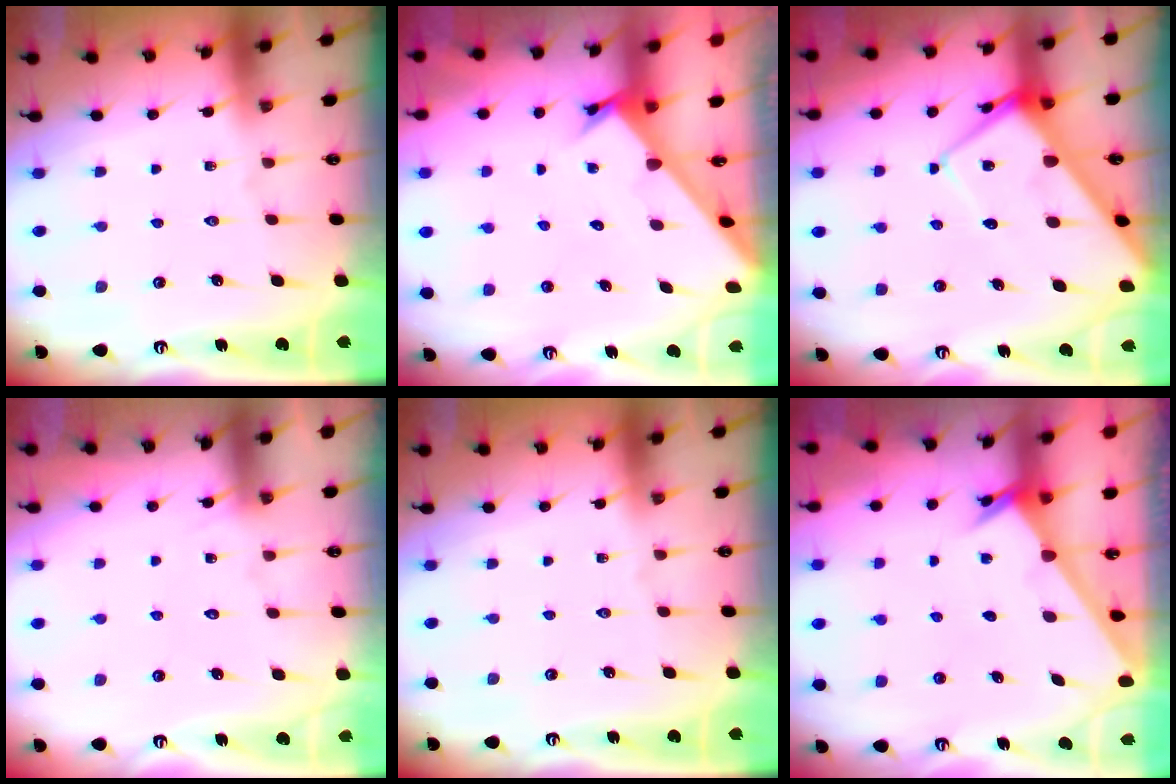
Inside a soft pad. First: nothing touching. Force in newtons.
{"total": 2.2, "press": 2.2, "slide": 0.2}
{"total": 9.4, "press": 9.3, "slide": 0.9}
{"total": 5.3, "press": 5.3, "slide": 0.3}
{"total": 0.0}
{"total": 2.4, "press": 2.4, "slide": 0.2}